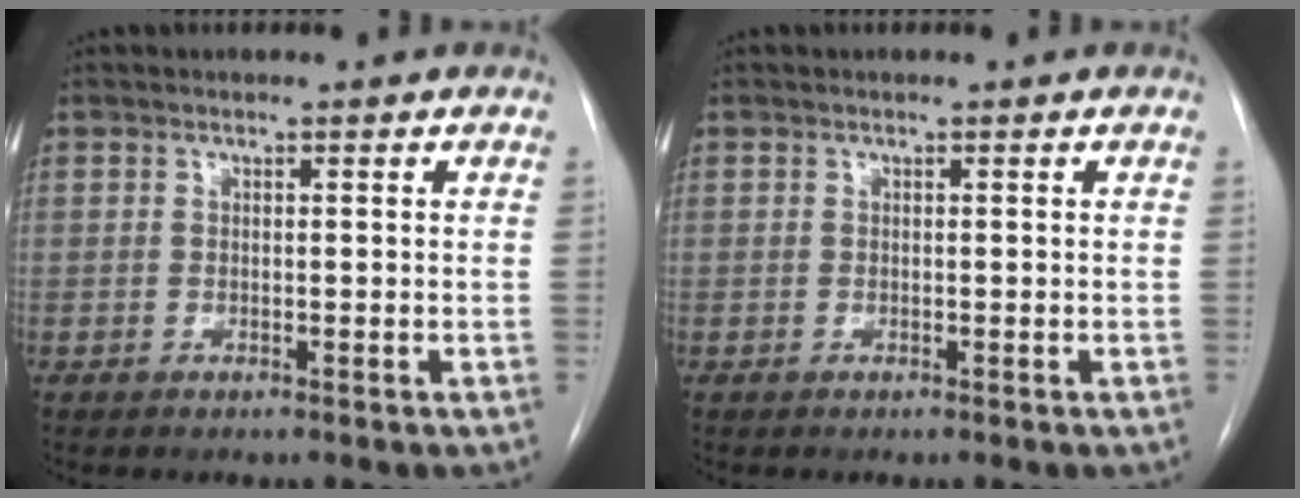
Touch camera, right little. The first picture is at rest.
{"total": 0.0}